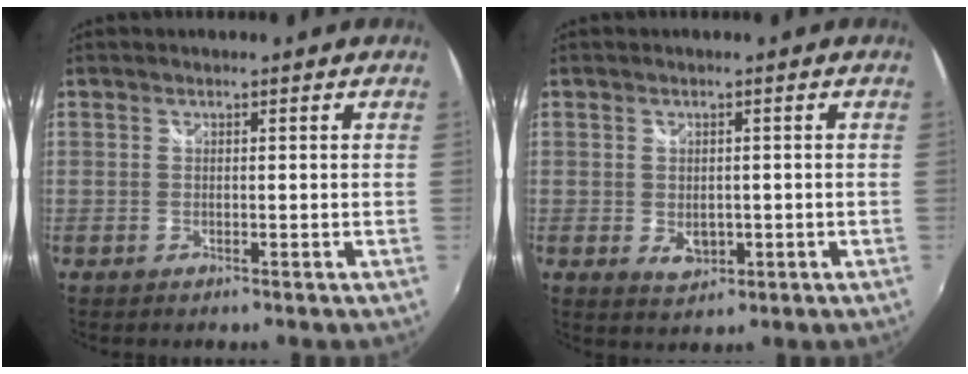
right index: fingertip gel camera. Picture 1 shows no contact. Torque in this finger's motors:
{"motor_torque": [0.28, 0.02, 0.11, 0.02]}